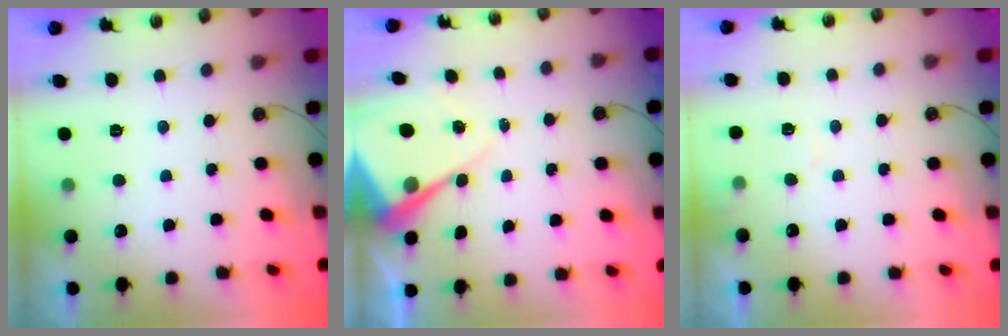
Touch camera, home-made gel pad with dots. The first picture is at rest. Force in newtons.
{"total": 8.3, "press": 8.3, "slide": 0.7}
{"total": 5.4, "press": 5.3, "slide": 0.6}